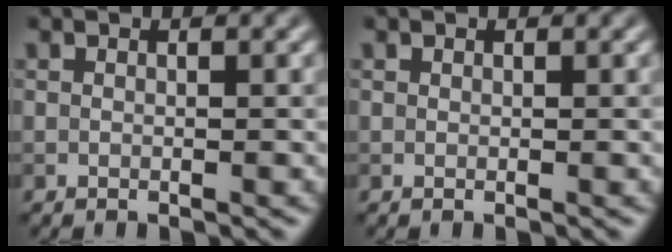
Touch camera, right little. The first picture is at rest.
{"total": 0.6, "force": [-0.2, -0.4, -0.3], "torque": [0.008, -0.002, -0.001]}